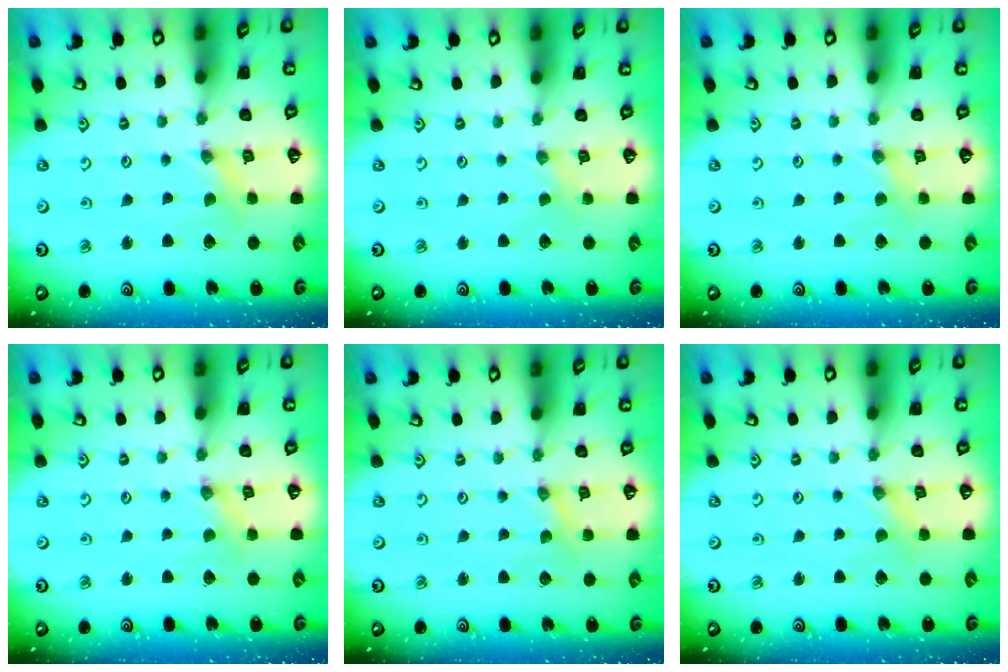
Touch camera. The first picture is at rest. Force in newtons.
{"total": 0.0}
{"total": 1.7, "press": 1.6, "slide": 0.4}
{"total": 1.0, "press": 1.0, "slide": 0.2}
{"total": 0.6, "press": 0.6, "slide": 0.1}
{"total": 1.3, "press": 1.2, "slide": 0.3}